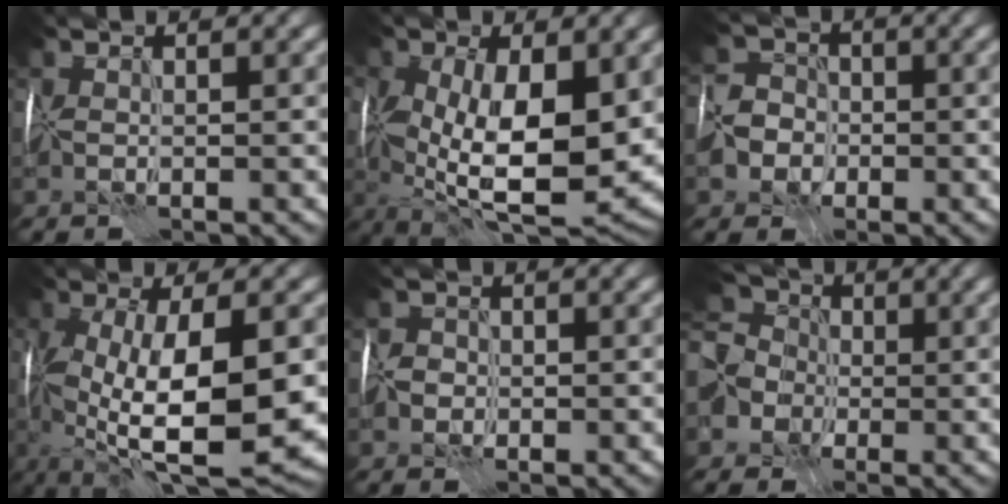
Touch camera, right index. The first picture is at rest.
{"total": 12.6, "force": [-1.1, 6.7, 10.7], "torque": [-0.186, -0.031, -0.011]}
{"total": 7.1, "force": [-3.1, 5.8, 2.6], "torque": [-0.041, -0.009, -0.084]}
{"total": 13.8, "force": [-3.4, 5.1, 12.3], "torque": [-0.216, -0.020, -0.052]}
{"total": 2.0, "force": [-1.2, 1.5, 0.4], "torque": [0.001, -0.001, -0.024]}
{"total": 8.7, "force": [-2.0, 7.1, 4.6], "torque": [-0.108, -0.003, -0.055]}